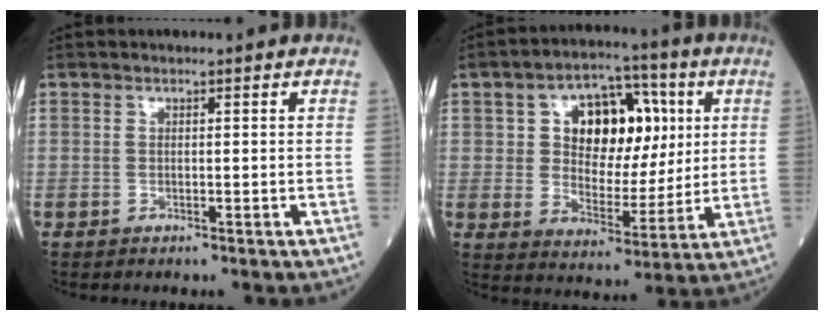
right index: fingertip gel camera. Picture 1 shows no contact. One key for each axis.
{"total": 13.4, "fx": 3.8, "fy": 7.8, "fz": 10.2, "tx": -0.156, "ty": 0.029, "tz": 0.063}